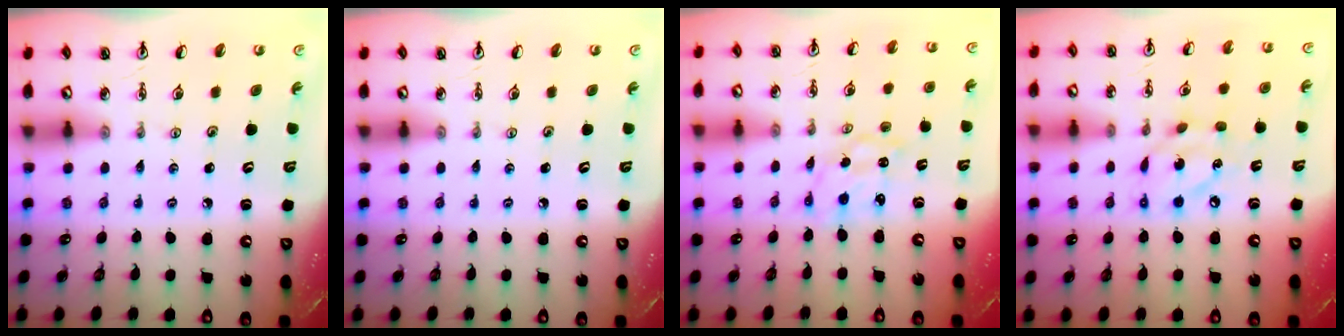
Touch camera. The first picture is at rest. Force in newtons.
{"total": 0.0}
{"total": 1.4, "press": 1.4, "slide": 0.0}
{"total": 11.2, "press": 11.2, "slide": 0.6}